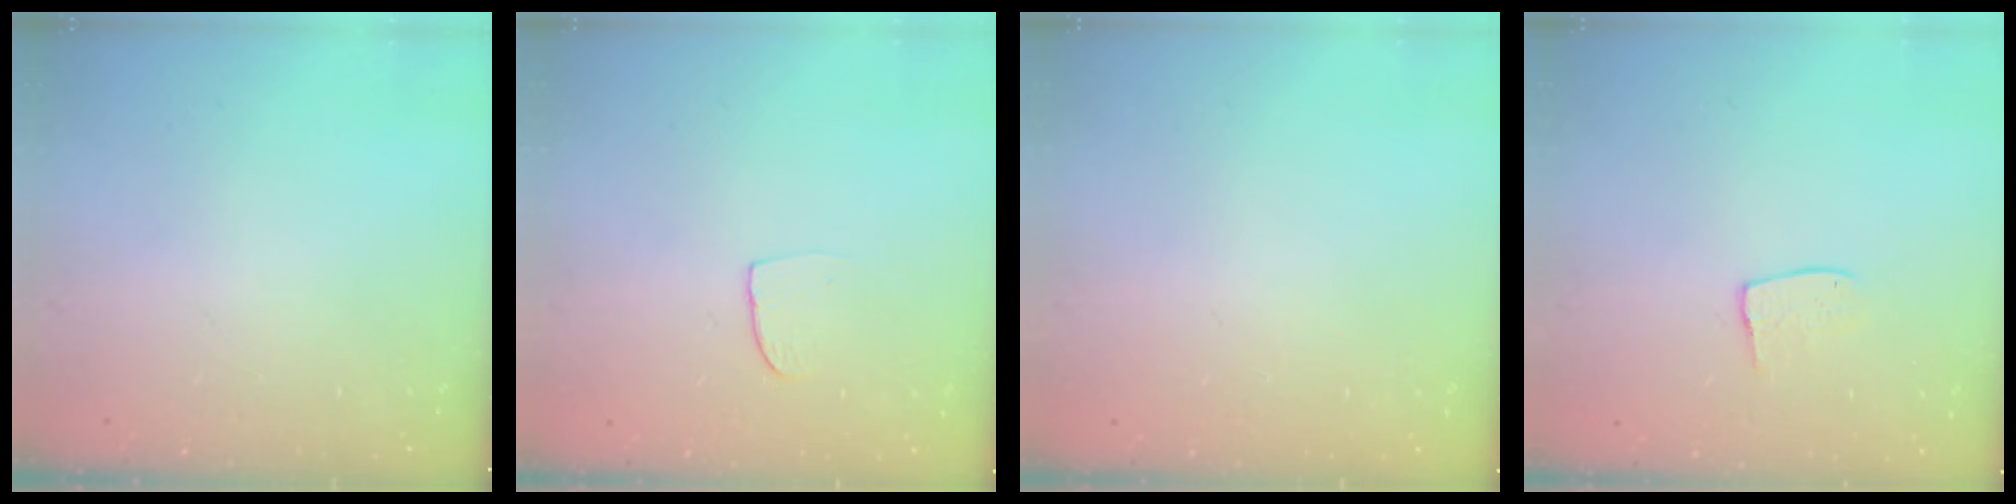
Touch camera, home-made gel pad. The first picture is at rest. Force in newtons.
{"total": 6.0, "press": 6.0, "slide": 0.4}
{"total": 0.0}
{"total": 7.5, "press": 7.5, "slide": 0.4}